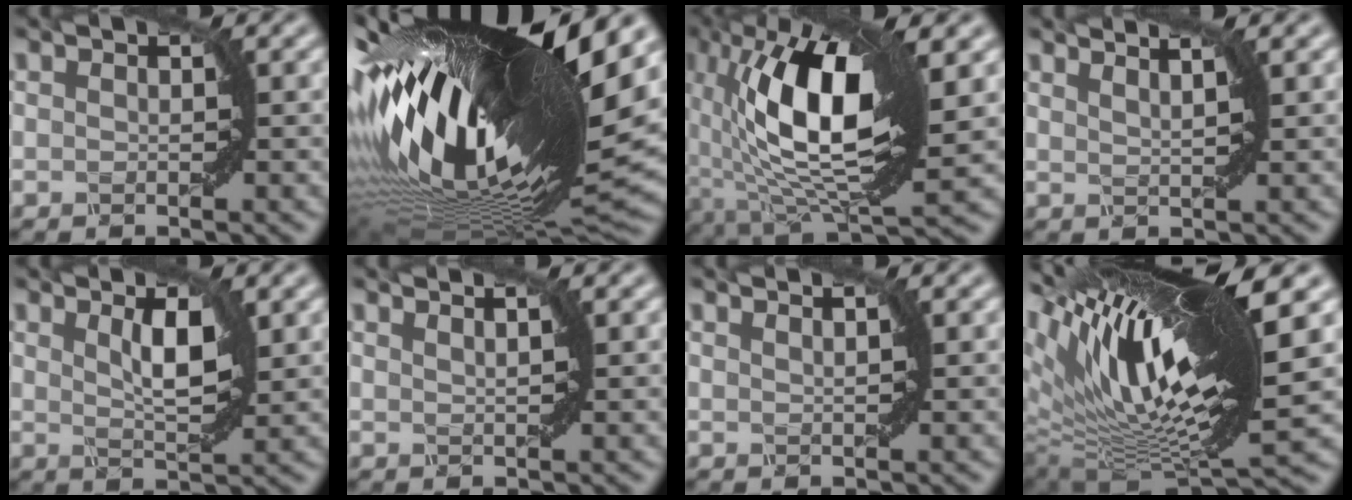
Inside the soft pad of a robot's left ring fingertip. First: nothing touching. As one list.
[{"total": 19.3, "force": [3.7, 6.1, 17.9], "torque": [-0.318, -0.021, 0.076]}, {"total": 12.9, "force": [1.2, 5.1, 11.8], "torque": [-0.203, 0.005, 0.017]}, {"total": 3.5, "force": [2.7, 1.2, 1.9], "torque": [-0.010, 0.017, 0.015]}, {"total": 3.1, "force": [0.9, 0.9, 2.8], "torque": [-0.044, -0.005, 0.022]}, {"total": 2.8, "force": [2.0, 1.1, 1.5], "torque": [0.000, 0.017, 0.001]}, {"total": 2.5, "force": [1.7, 1.1, 1.4], "torque": [0.003, 0.015, -0.005]}, {"total": 15.2, "force": [5.6, 4.2, 13.5], "torque": [-0.234, 0.017, 0.108]}]